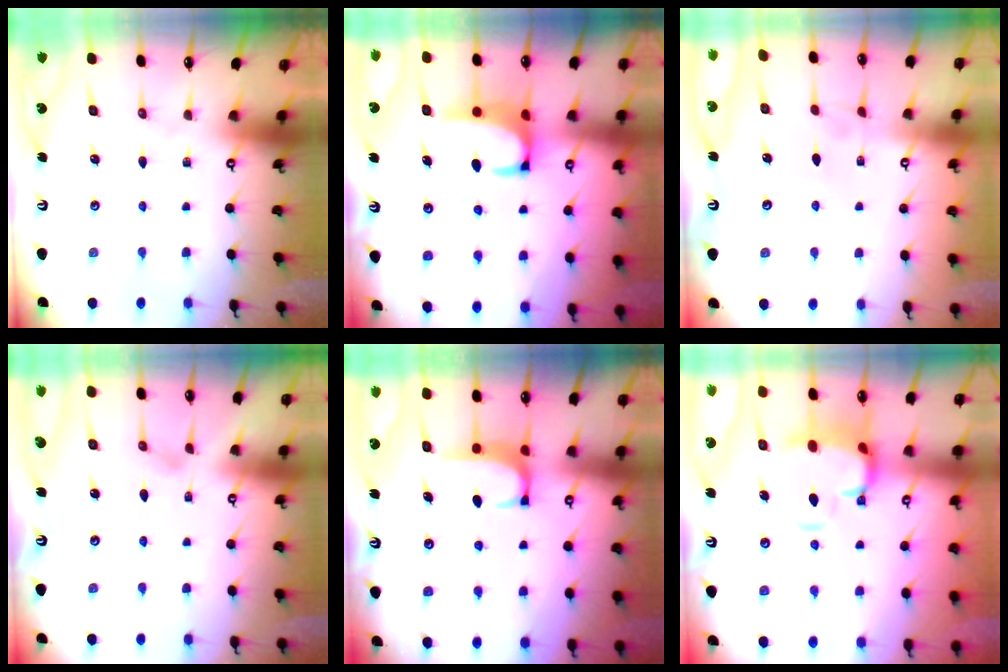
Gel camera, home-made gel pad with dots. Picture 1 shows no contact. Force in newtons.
{"total": 2.8, "press": 2.6, "slide": 1.1}
{"total": 4.0, "press": 4.0, "slide": 0.1}
{"total": 0.0}
{"total": 2.0, "press": 1.9, "slide": 0.5}
{"total": 4.2, "press": 3.9, "slide": 1.3}